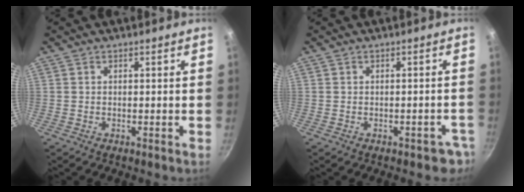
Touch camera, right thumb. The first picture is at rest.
{"total": 3.5, "force": [-2.0, 2.4, 1.4], "torque": [0.028, 0.033, -0.006]}